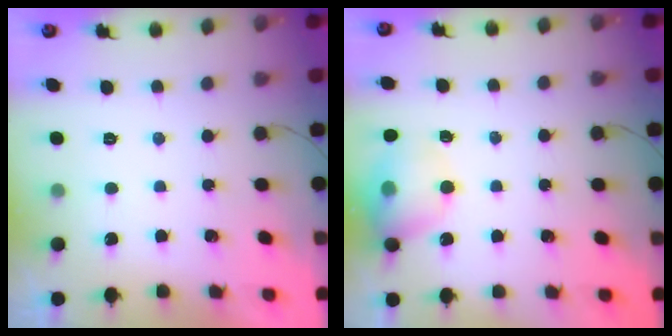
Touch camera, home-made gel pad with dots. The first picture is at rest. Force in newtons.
{"total": 13.0, "press": 12.9, "slide": 2.1}